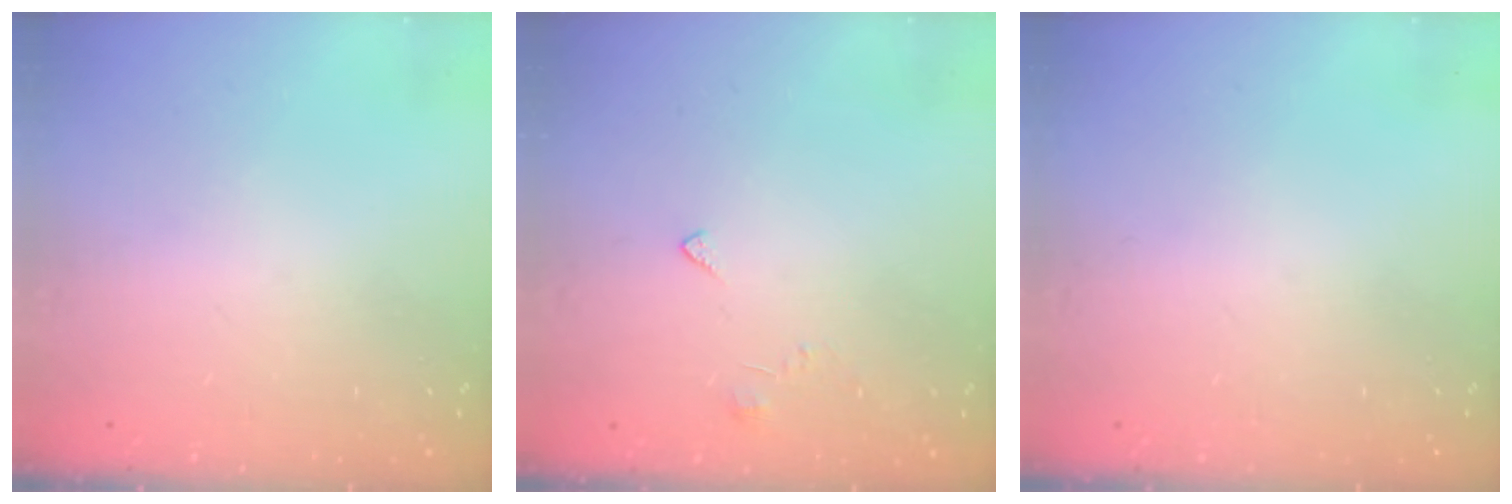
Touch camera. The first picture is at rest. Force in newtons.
{"total": 2.0, "press": 2.0, "slide": 0.4}
{"total": 0.0}